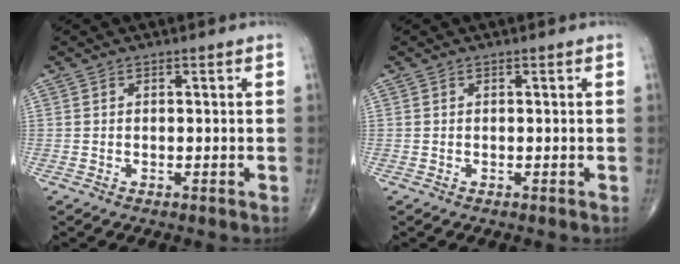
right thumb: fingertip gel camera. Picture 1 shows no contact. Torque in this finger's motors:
{"motor_torque": [0.00, 0.00, 0.03, 0.03, 0.03]}